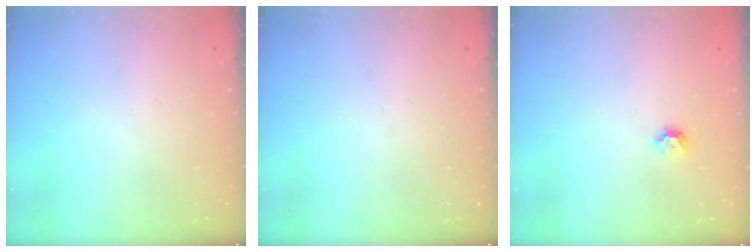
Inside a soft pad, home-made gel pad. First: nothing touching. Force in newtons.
{"total": 0.0}
{"total": 5.9, "press": 5.8, "slide": 0.9}